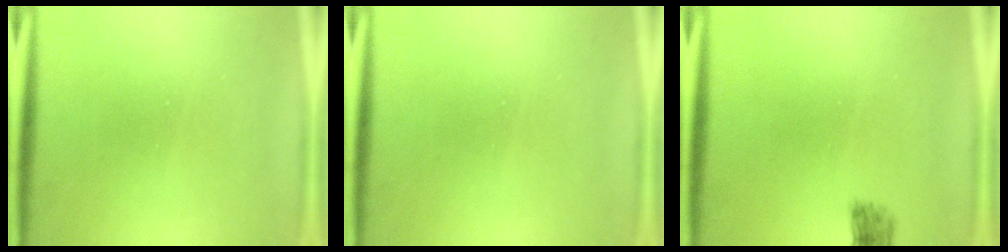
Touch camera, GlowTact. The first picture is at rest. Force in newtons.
{"total": 0.0}
{"total": 1.2}